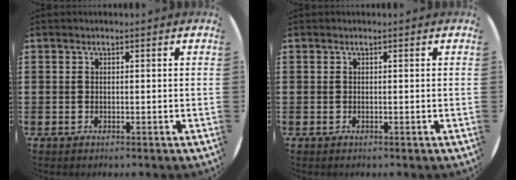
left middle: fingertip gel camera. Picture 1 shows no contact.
{"total": 0.0}